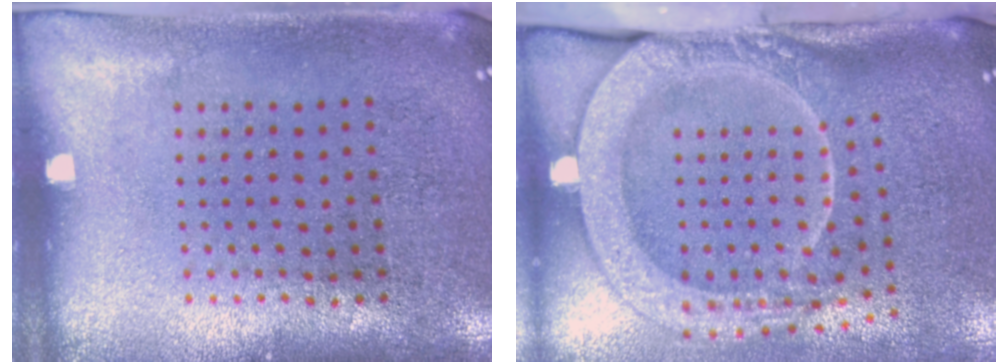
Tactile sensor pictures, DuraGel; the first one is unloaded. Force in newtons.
{"total": 2.8, "press": 2.2, "slide": 1.8}